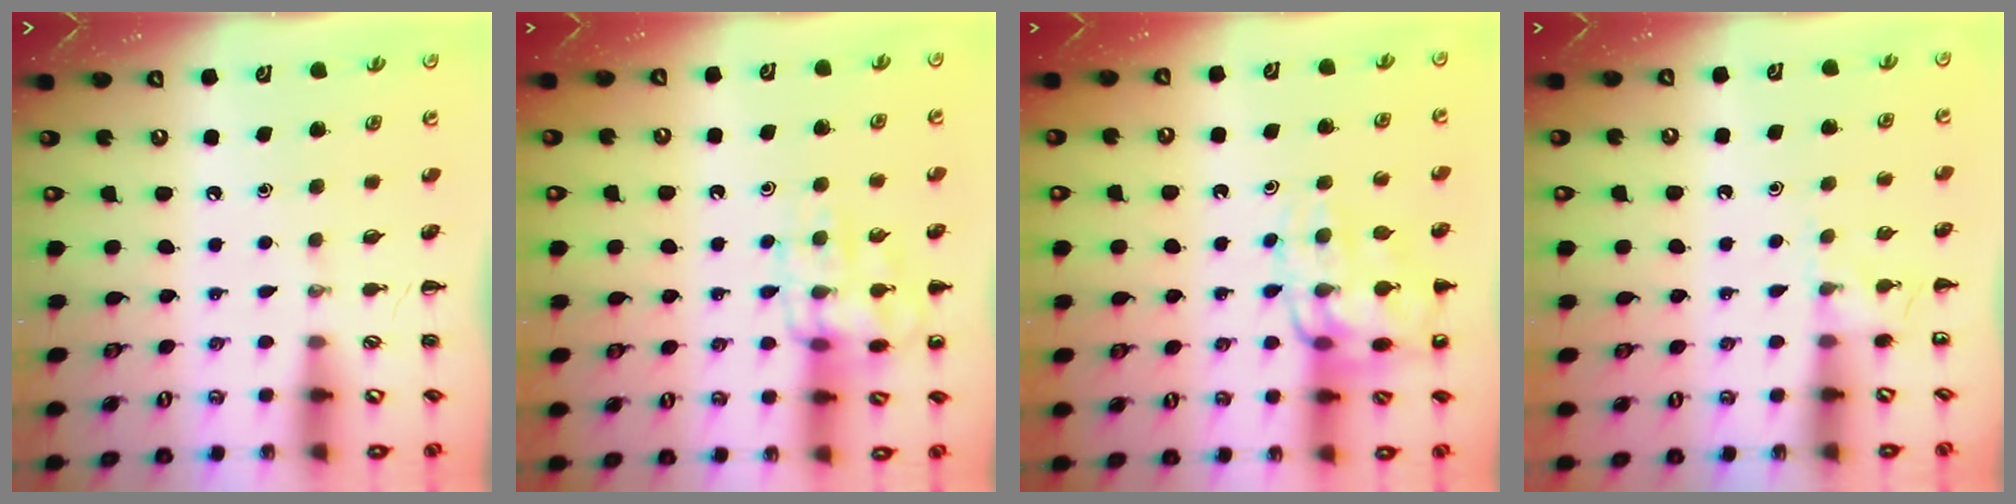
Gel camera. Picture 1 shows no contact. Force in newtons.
{"total": 14.4, "press": 14.3, "slide": 1.4}
{"total": 14.7, "press": 14.5, "slide": 2.3}
{"total": 5.5, "press": 5.3, "slide": 1.5}